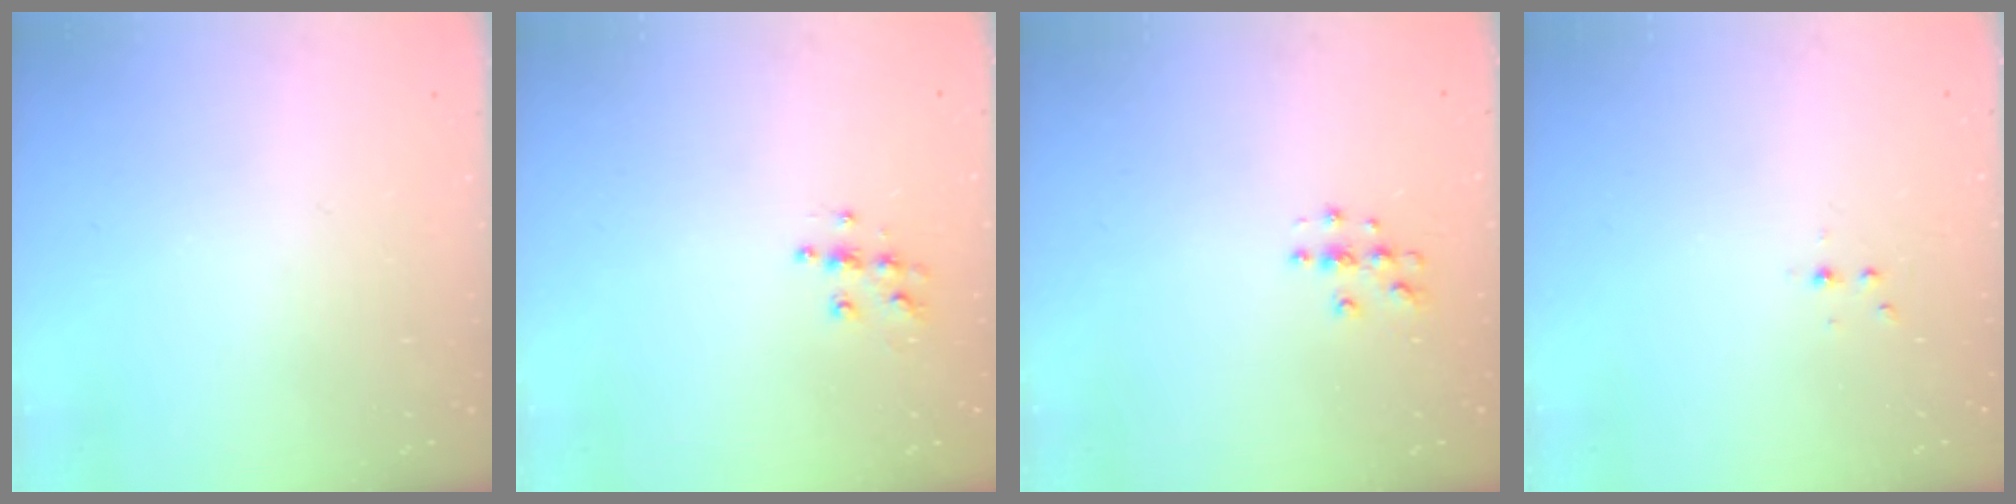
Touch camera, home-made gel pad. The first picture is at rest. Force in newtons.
{"total": 6.6, "press": 6.6, "slide": 0.3}
{"total": 3.7, "press": 3.7, "slide": 0.2}
{"total": 3.0, "press": 2.6, "slide": 1.5}